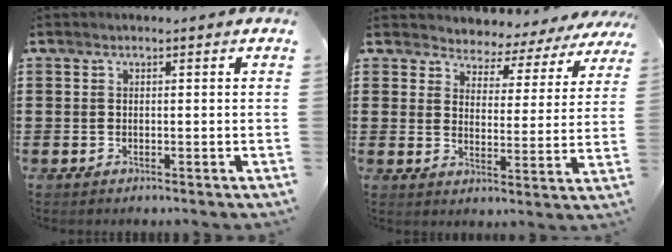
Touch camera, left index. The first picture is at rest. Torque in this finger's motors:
{"motor_torque": [2.14, 0.00, 0.35, 0.00]}